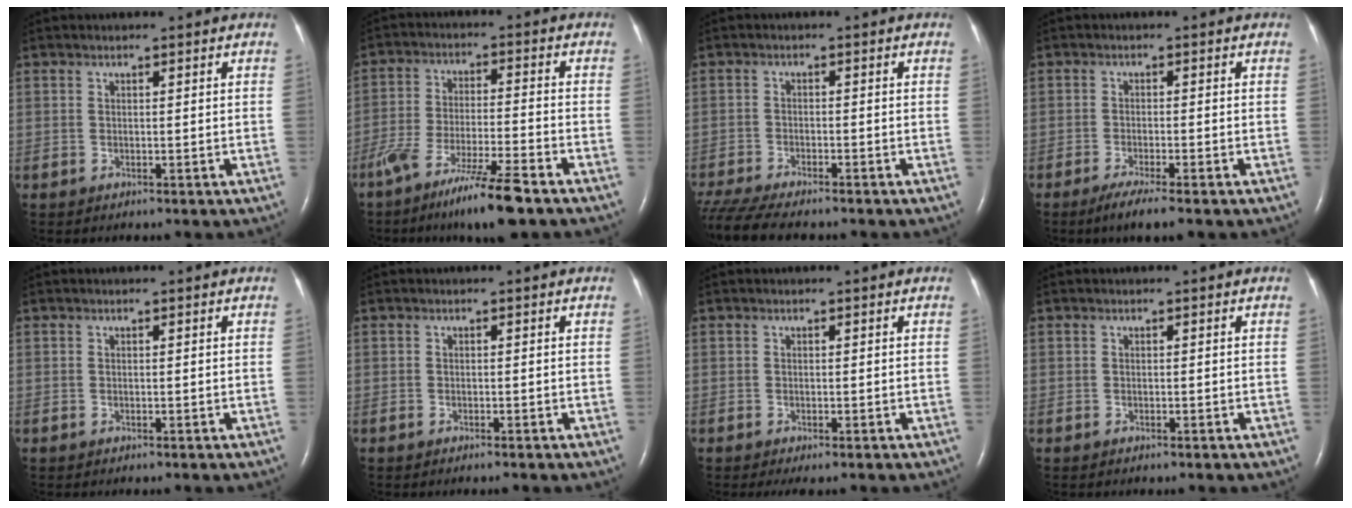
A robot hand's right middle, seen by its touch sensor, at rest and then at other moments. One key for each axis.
{"total": 11.5, "fx": -8.1, "fy": 0.5, "fz": 8.1, "tx": -0.150, "ty": -0.029, "tz": -0.145}
{"total": 11.8, "fx": -10.0, "fy": 2.2, "fz": 5.9, "tx": -0.108, "ty": -0.017, "tz": -0.156}
{"total": 4.8, "fx": -3.3, "fy": 0.1, "fz": 3.4, "tx": -0.064, "ty": -0.015, "tz": -0.053}
{"total": 0.0}
{"total": 0.6, "fx": -0.5, "fy": 0.0, "fz": 0.3, "tx": -0.007, "ty": -0.002, "tz": -0.007}
{"total": 1.5, "fx": -1.0, "fy": 0.3, "fz": 1.0, "tx": -0.015, "ty": -0.005, "tz": -0.014}
{"total": 0.0}